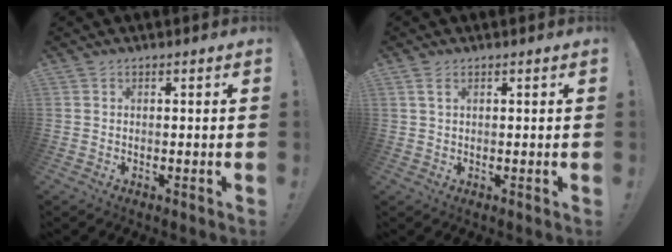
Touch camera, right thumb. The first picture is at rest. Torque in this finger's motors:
{"motor_torque": [-0.19, -0.12, 0.02, -0.05, 0.03]}